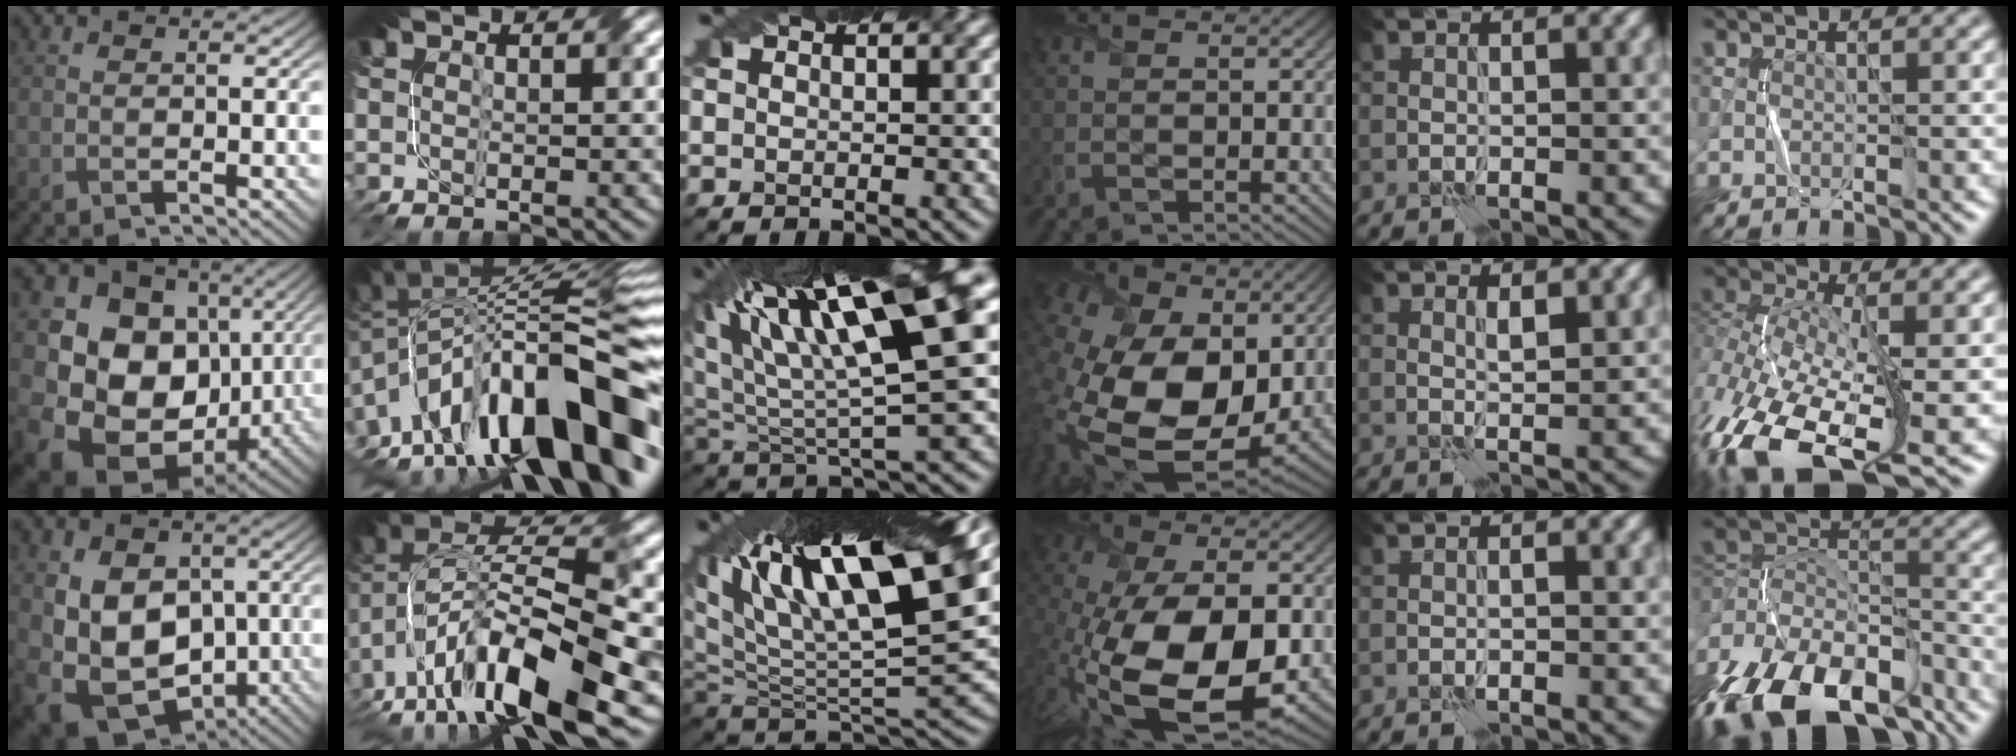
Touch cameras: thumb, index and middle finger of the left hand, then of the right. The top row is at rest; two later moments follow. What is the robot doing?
{"motion": "fold", "object": "netting"}